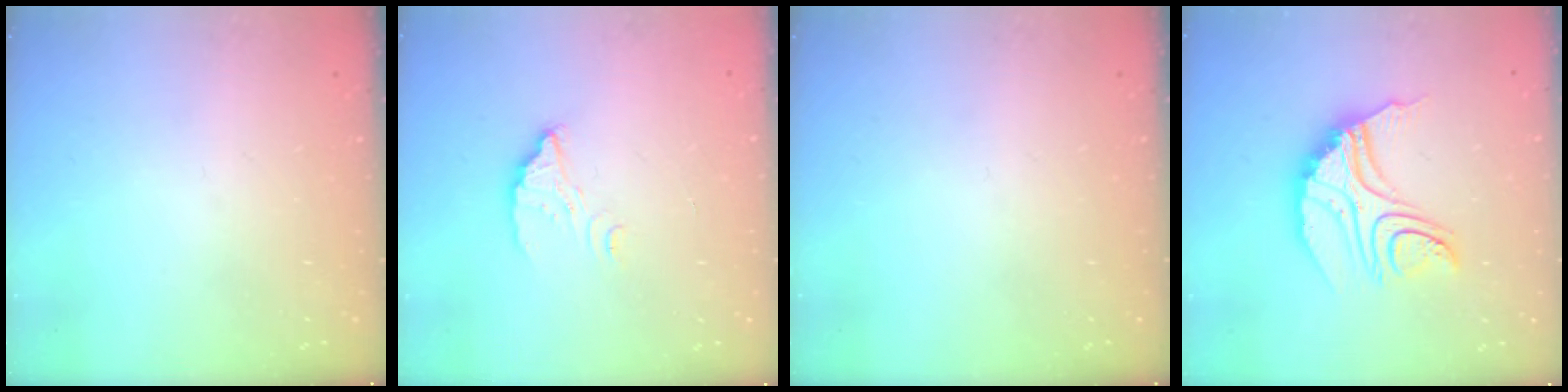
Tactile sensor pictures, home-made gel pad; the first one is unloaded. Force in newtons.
{"total": 3.4, "press": 3.4, "slide": 0.1}
{"total": 0.0}
{"total": 13.8, "press": 13.7, "slide": 1.2}